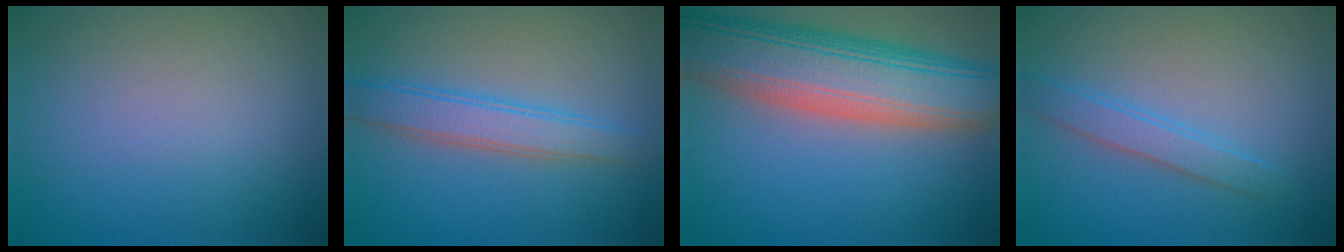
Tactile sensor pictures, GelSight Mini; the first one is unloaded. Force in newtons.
{"total": 3.5, "press": 3.5, "slide": 0.1}
{"total": 11.5, "press": 11.4, "slide": 1.0}
{"total": 1.7, "press": 1.7, "slide": 0.1}